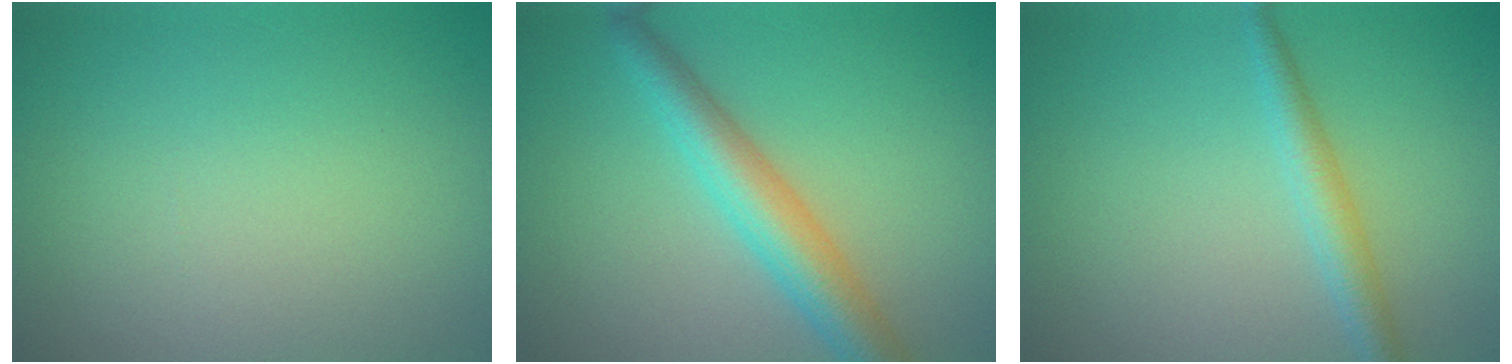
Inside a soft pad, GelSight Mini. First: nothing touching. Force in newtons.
{"total": 4.6, "press": 4.6, "slide": 0.2}
{"total": 2.3, "press": 2.3, "slide": 0.0}